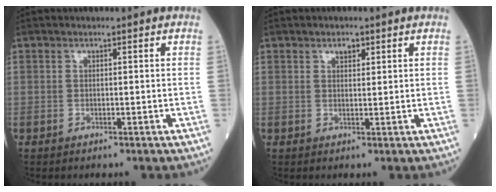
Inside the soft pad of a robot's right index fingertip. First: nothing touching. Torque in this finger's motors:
{"motor_torque": [-0.03, -0.01, 0.00, 0.03]}